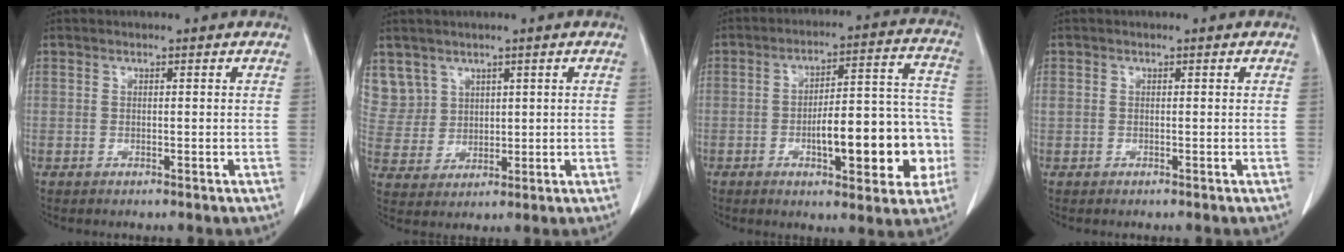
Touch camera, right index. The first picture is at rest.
{"total": 7.7, "force": [4.6, 6.2, 0.0], "torque": [-0.004, 0.015, 0.107]}
{"total": 16.0, "force": [-4.2, 4.9, 14.7], "torque": [-0.192, 0.039, -0.051]}
{"total": 0.7, "force": [0.1, 0.6, 0.2], "torque": [-0.001, 0.011, 0.005]}